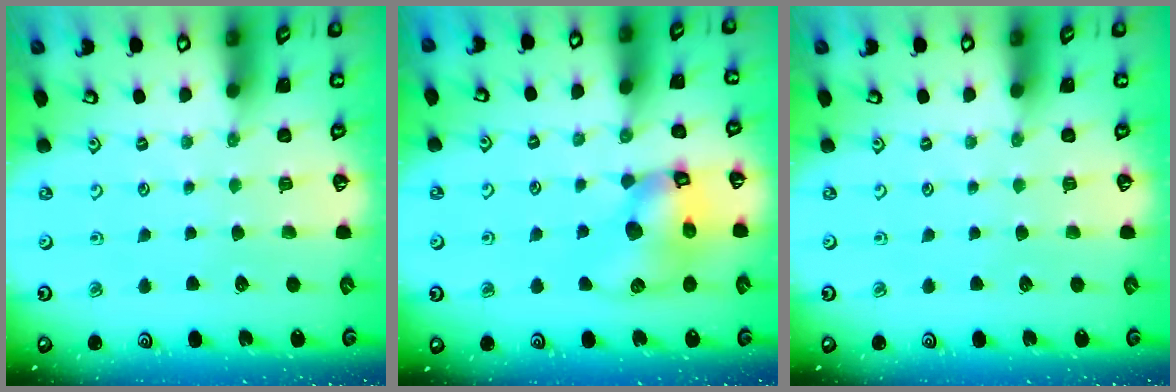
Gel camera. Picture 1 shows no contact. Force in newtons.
{"total": 12.9, "press": 12.8, "slide": 2.1}
{"total": 0.0}